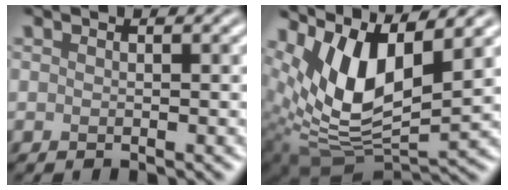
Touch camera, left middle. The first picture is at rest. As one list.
[{"total": 10.2, "force": [4.4, 4.3, 8.2], "torque": [-0.163, -0.008, 0.084]}]